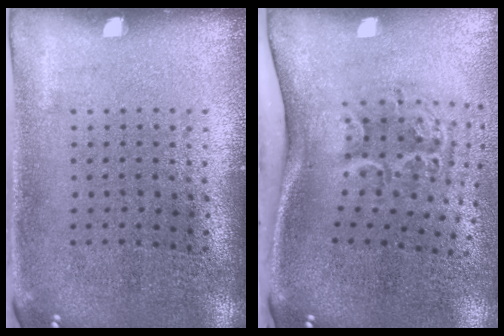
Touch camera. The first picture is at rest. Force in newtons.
{"total": 2.2, "press": 1.3, "slide": 1.8}